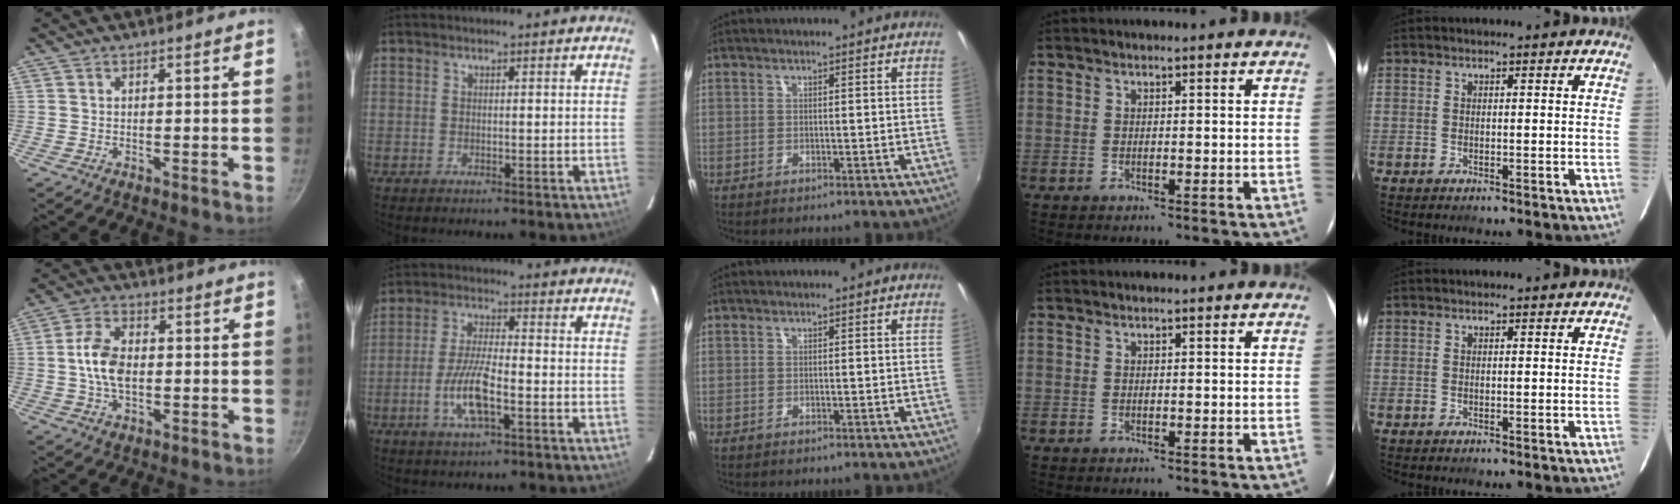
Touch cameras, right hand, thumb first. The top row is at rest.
{"thumb": {"total": 8.2, "force": [-0.2, 5.0, 6.5], "torque": [-0.120, 0.014, -0.009]}, "index": {"total": 8.7, "force": [-3.4, 2.3, 7.6], "torque": [-0.158, -0.002, -0.067]}}